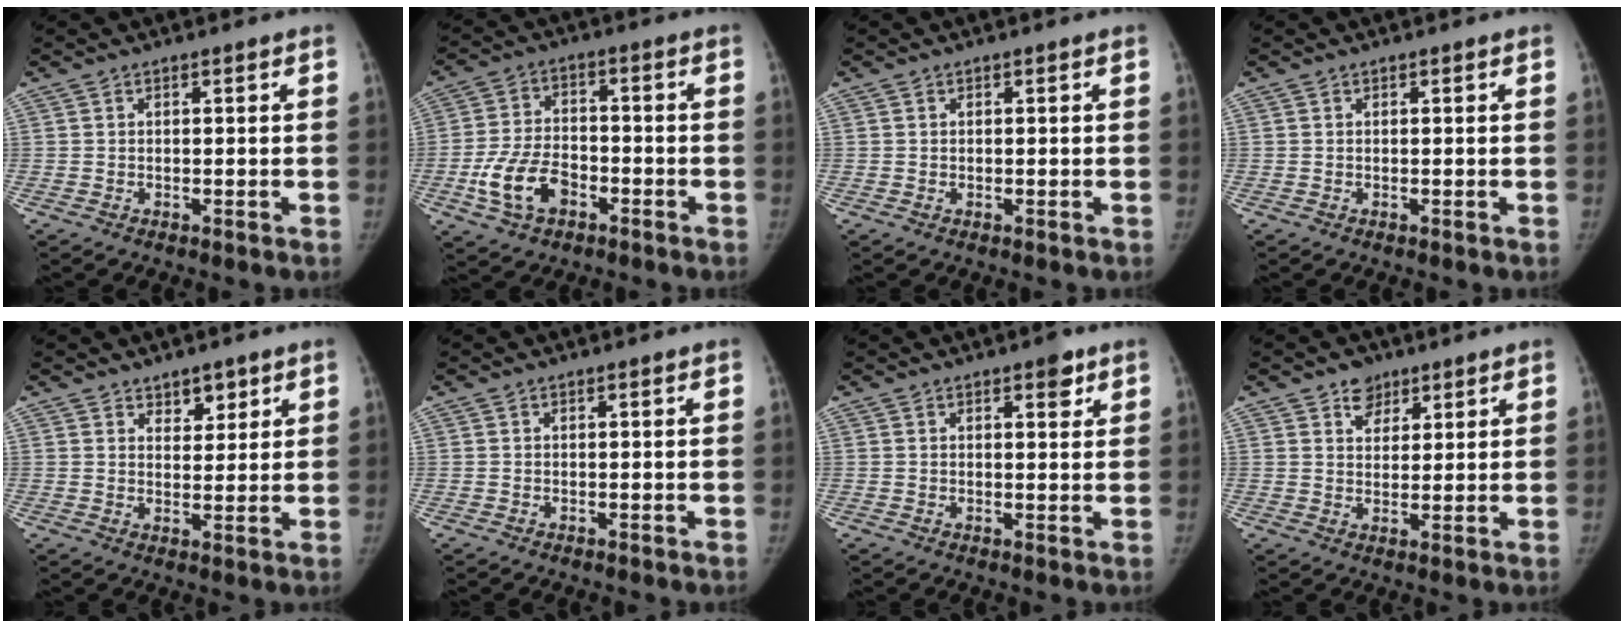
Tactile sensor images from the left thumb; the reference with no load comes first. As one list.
[{"total": 10.3, "force": [-4.4, 6.6, 6.6], "torque": [-0.122, 0.024, -0.078]}, {"total": 0.0}, {"total": 0.0}, {"total": 4.0, "force": [2.7, 2.5, 1.7], "torque": [0.006, -0.017, 0.043]}, {"total": 0.0}, {"total": 3.1, "force": [1.8, 1.3, 2.1], "torque": [-0.013, -0.007, 0.022]}, {"total": 4.5, "force": [2.9, 3.2, 1.2], "torque": [0.009, -0.017, 0.046]}]